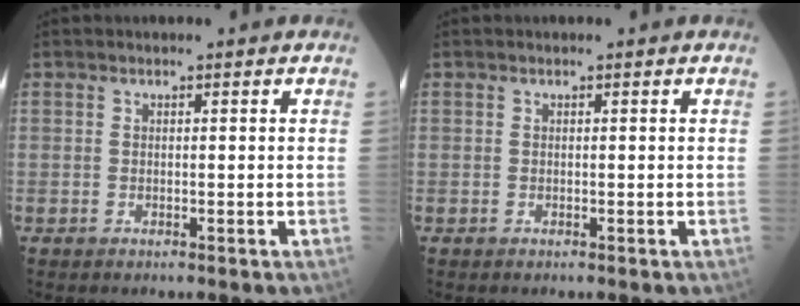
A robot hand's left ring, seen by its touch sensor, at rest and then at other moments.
{"total": 0.0}